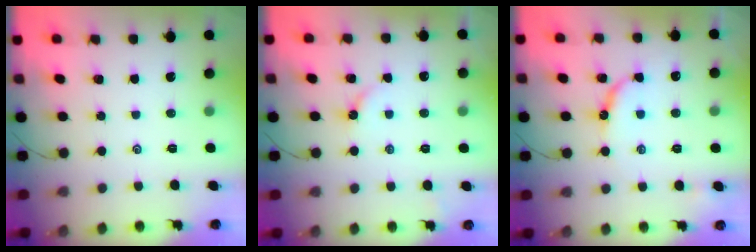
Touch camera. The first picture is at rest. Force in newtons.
{"total": 3.2, "press": 3.1, "slide": 0.5}
{"total": 8.4, "press": 8.4, "slide": 0.6}